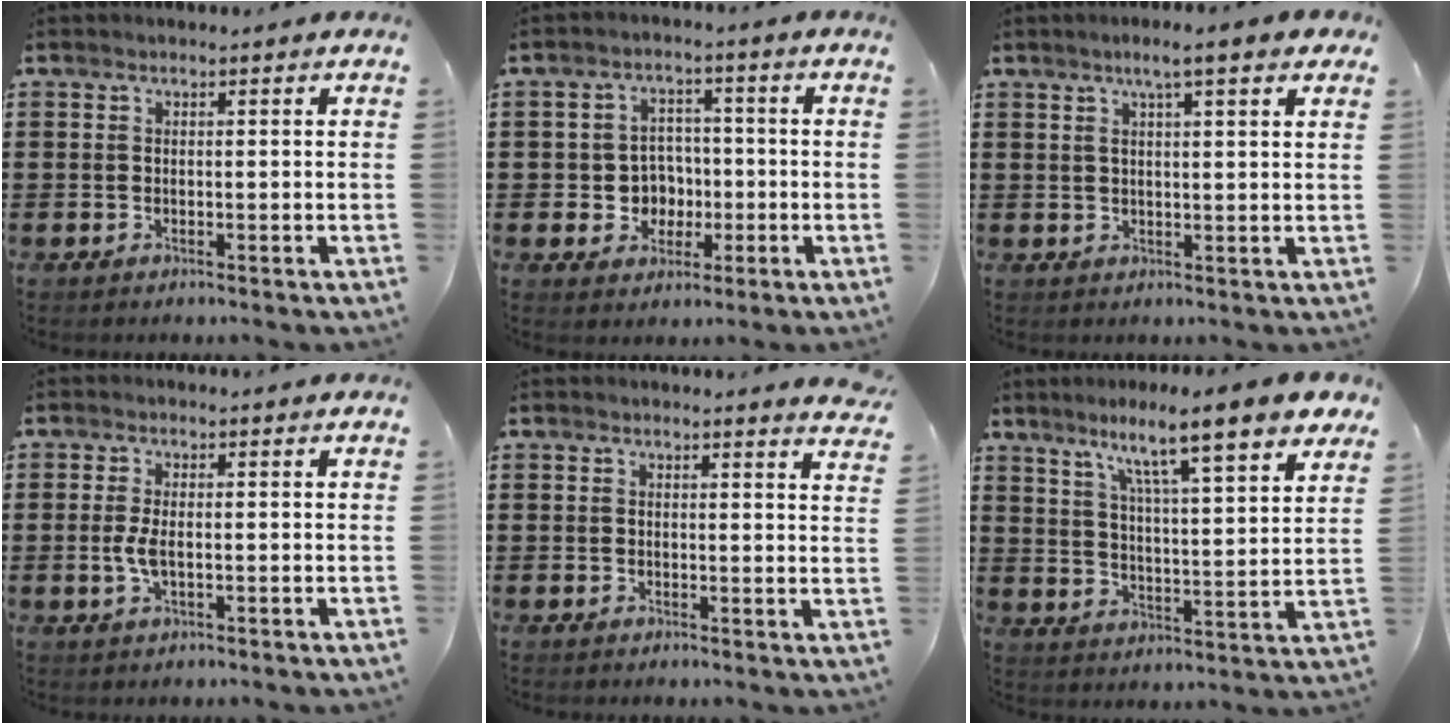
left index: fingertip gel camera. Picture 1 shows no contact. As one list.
[{"total": 5.2, "force": [-0.9, 4.8, 1.6], "torque": [-0.039, 0.010, -0.018]}, {"total": 4.2, "force": [2.6, 0.2, 3.2], "torque": [-0.069, 0.005, 0.043]}, {"total": 2.8, "force": [-0.3, 1.0, 2.6], "torque": [-0.068, -0.006, -0.013]}, {"total": 1.8, "force": [1.7, -0.2, 0.6], "torque": [-0.007, -0.008, 0.031]}, {"total": 9.8, "force": [7.4, 0.1, 6.5], "torque": [-0.128, -0.050, 0.107]}]